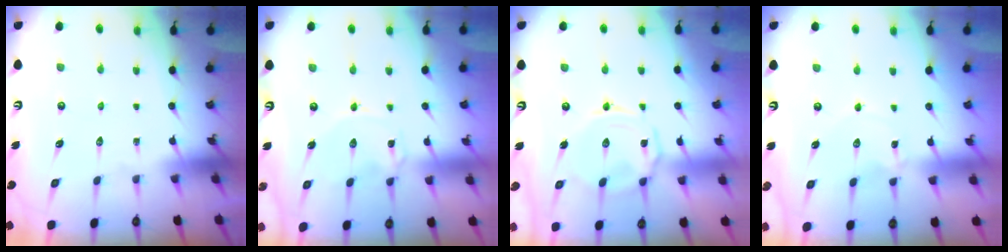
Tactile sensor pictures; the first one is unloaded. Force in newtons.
{"total": 0.6, "press": 0.5, "slide": 0.2}
{"total": 5.8, "press": 5.7, "slide": 0.7}
{"total": 1.3, "press": 1.3, "slide": 0.2}